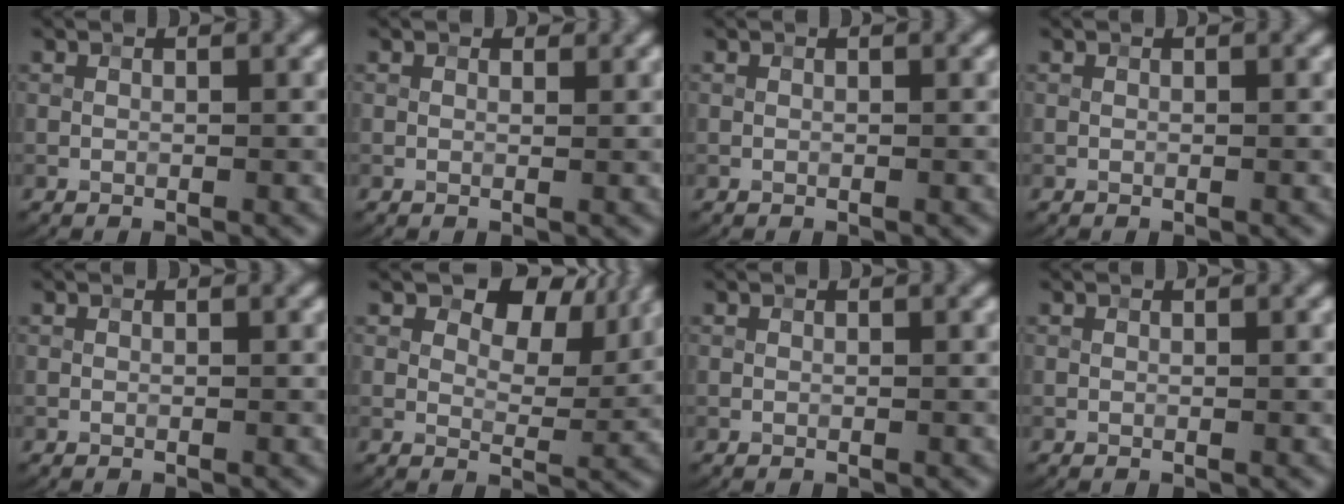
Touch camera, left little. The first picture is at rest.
{"total": 0.5, "force": [0.4, 0.3, 0.2], "torque": [0.001, -0.001, 0.005]}
{"total": 0.0}
{"total": 0.0}
{"total": 0.0}
{"total": 6.0, "force": [3.3, 3.3, 3.8], "torque": [-0.054, -0.003, 0.044]}
{"total": 0.0}
{"total": 0.0}